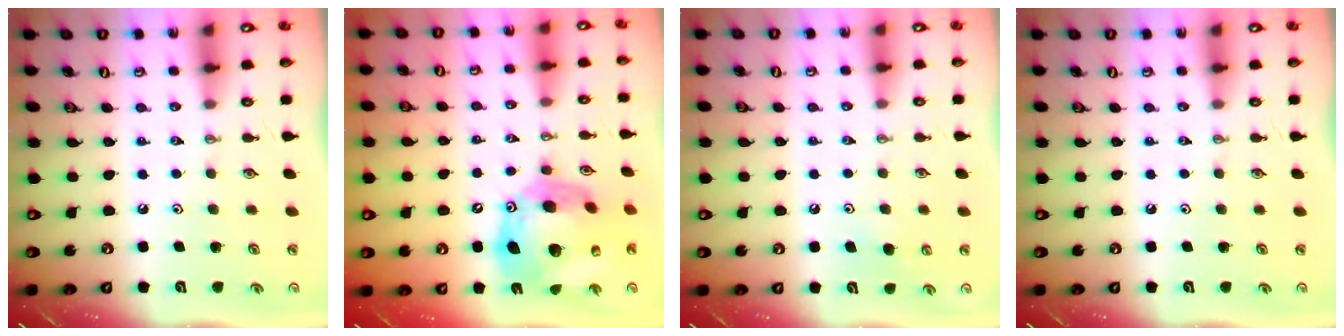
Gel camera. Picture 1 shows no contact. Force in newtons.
{"total": 20.7, "press": 20.6, "slide": 2.0}
{"total": 6.6, "press": 6.4, "slide": 1.8}
{"total": 0.0}